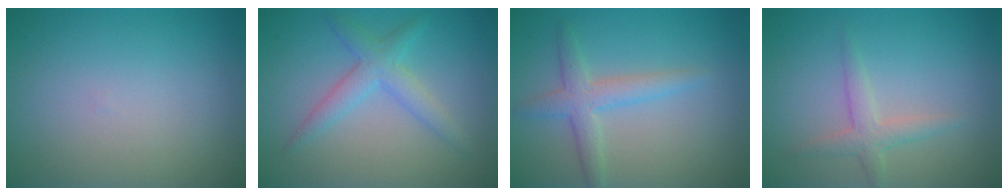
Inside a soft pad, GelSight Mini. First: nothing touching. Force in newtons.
{"total": 3.0, "press": 3.0, "slide": 0.1}
{"total": 2.9, "press": 2.9, "slide": 0.0}
{"total": 2.1, "press": 2.1, "slide": 0.1}